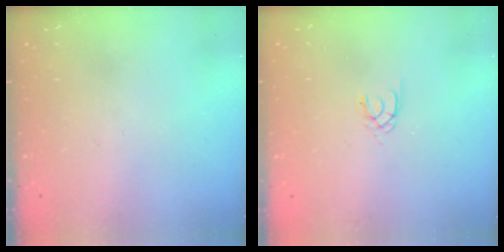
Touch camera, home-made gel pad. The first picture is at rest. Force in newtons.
{"total": 1.3, "press": 1.2, "slide": 0.3}